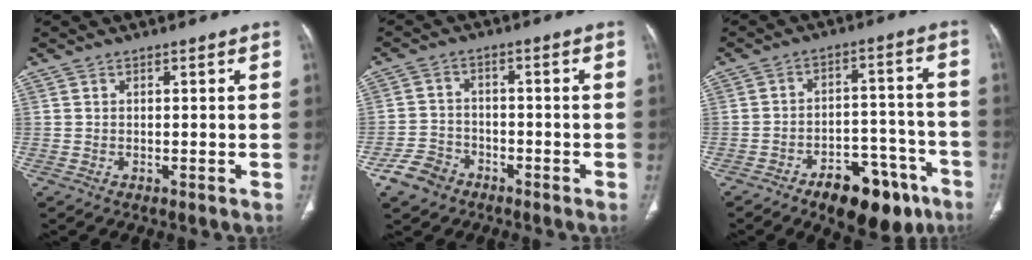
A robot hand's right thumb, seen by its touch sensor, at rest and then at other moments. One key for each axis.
{"total": 5.9, "fx": -3.8, "fy": 4.2, "fz": 1.8, "tx": -0.029, "ty": 0.024, "tz": -0.068}
{"total": 15.1, "fx": -9.6, "fy": 7.2, "fz": 9.2, "tx": -0.093, "ty": 0.071, "tz": -0.135}